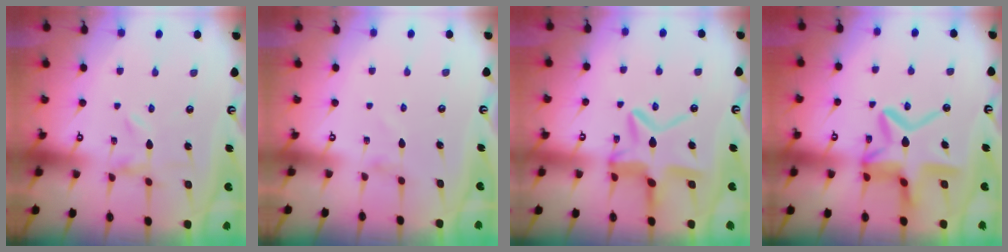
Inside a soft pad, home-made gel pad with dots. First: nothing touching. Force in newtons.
{"total": 0.0}
{"total": 13.3, "press": 13.2, "slide": 1.3}
{"total": 15.9, "press": 15.9, "slide": 1.5}